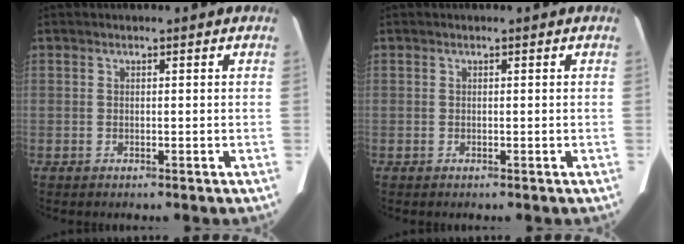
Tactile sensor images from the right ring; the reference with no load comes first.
{"total": 0.0}